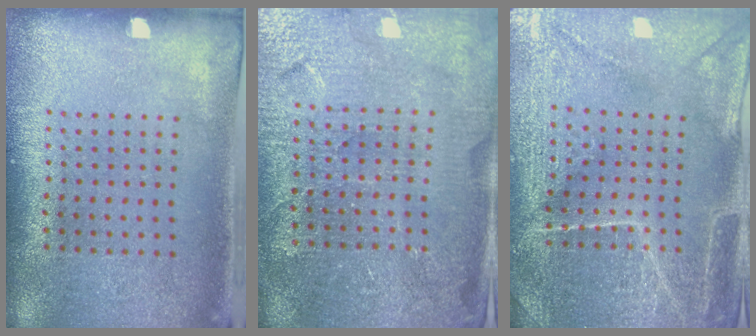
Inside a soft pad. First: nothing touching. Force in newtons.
{"total": 4.3, "press": 4.2, "slide": 1.2}
{"total": 4.1, "press": 4.0, "slide": 1.1}